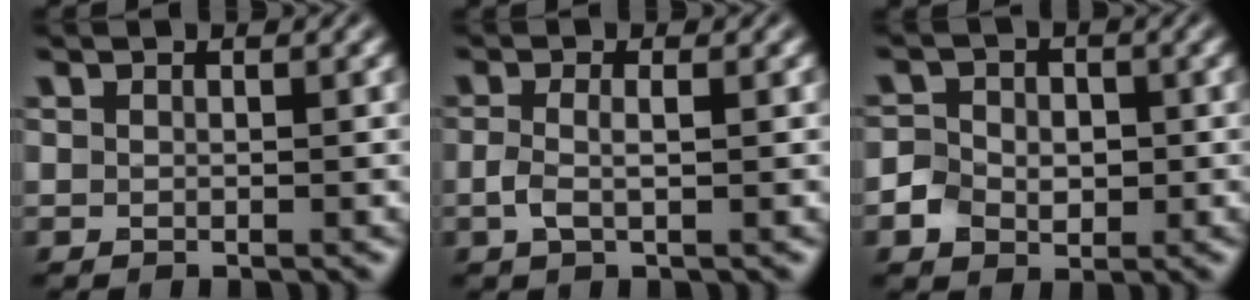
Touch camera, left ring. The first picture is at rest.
{"total": 1.6, "force": [-0.2, 0.5, 1.5], "torque": [-0.034, -0.001, -0.005]}
{"total": 3.8, "force": [-0.9, 3.3, 1.7], "torque": [-0.018, 0.000, -0.030]}